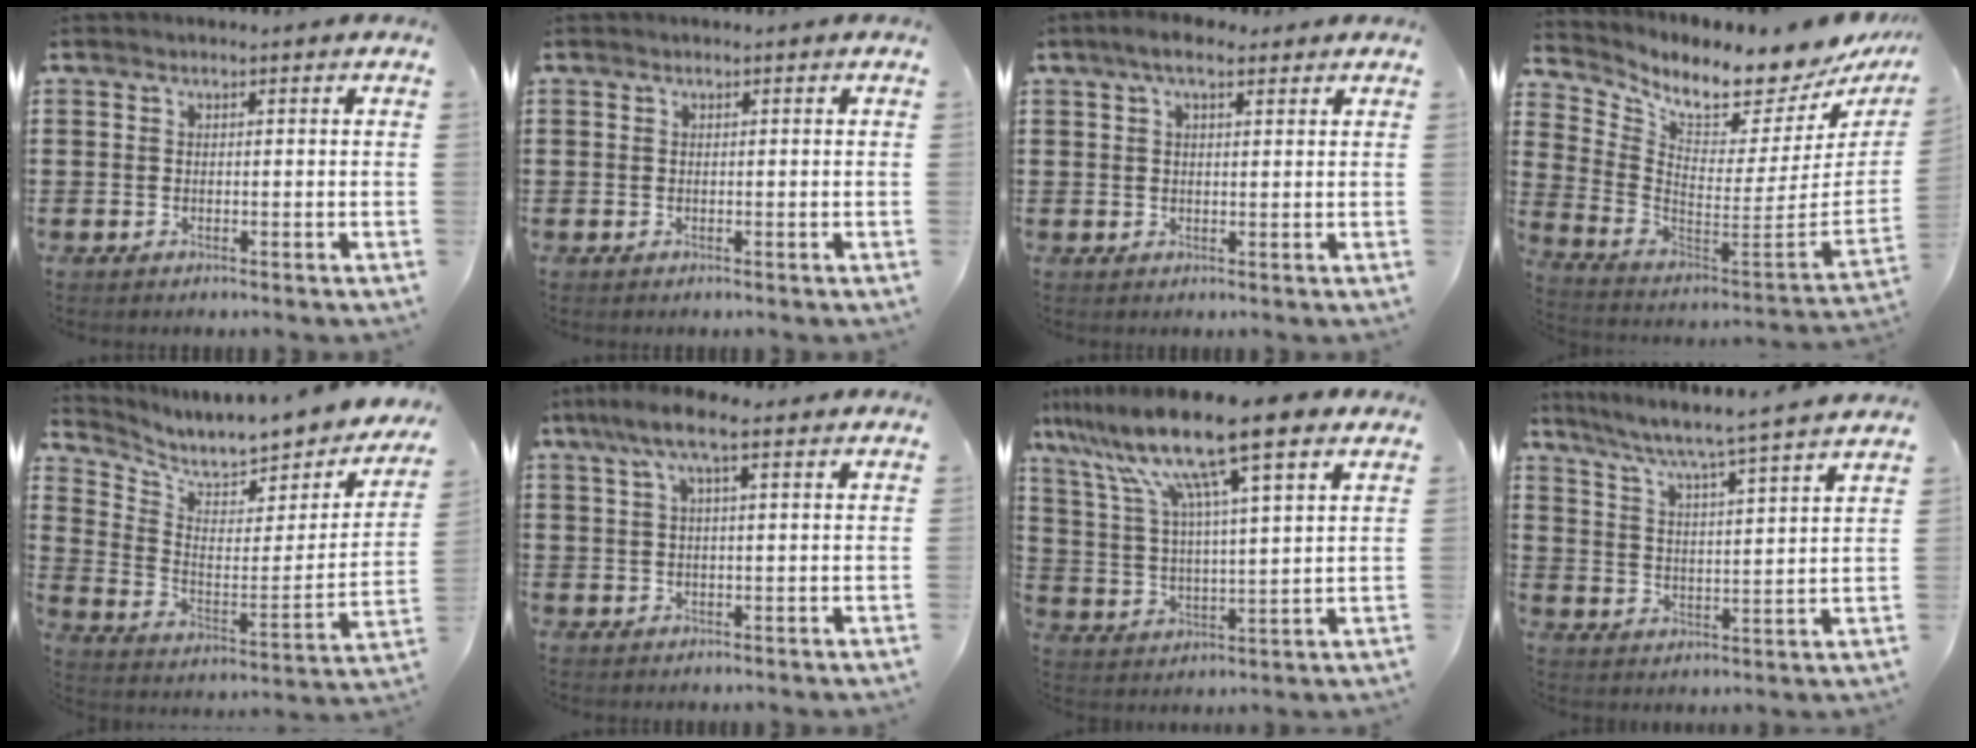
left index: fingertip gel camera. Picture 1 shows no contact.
{"total": 0.0}
{"total": 4.0, "force": [2.4, 1.4, 2.8], "torque": [-0.060, 0.008, 0.043]}
{"total": 6.9, "force": [6.3, 1.1, 2.7], "torque": [-0.076, -0.073, 0.101]}
{"total": 5.4, "force": [5.1, 0.5, 1.7], "torque": [-0.055, -0.061, 0.081]}
{"total": 6.2, "force": [3.5, 1.6, 5.0], "torque": [-0.105, 0.006, 0.060]}
{"total": 15.0, "force": [10.6, 1.7, 10.5], "torque": [-0.234, -0.038, 0.174]}
{"total": 4.8, "force": [4.3, -0.7, 2.0], "torque": [-0.061, -0.038, 0.064]}